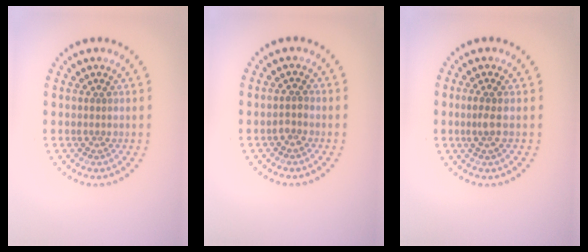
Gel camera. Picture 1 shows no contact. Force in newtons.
{"total": 0.8, "press": 0.8, "slide": 0.3}
{"total": 1.5, "press": 1.2, "slide": 0.9}